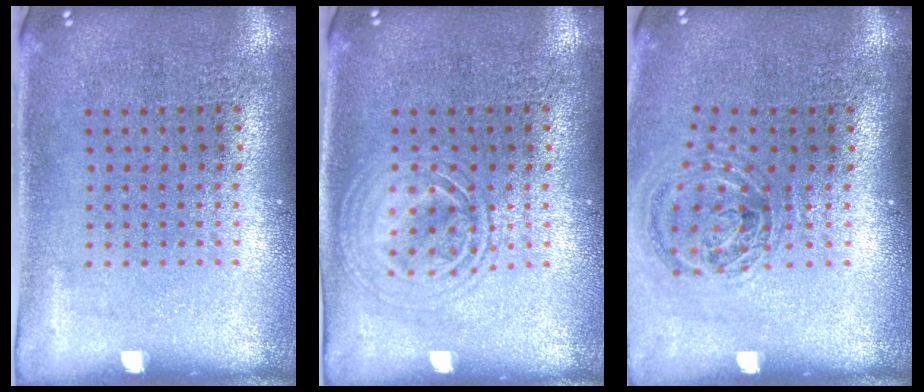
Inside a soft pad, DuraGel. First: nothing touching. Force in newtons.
{"total": 2.6, "press": 2.6, "slide": 0.3}
{"total": 1.2, "press": 1.1, "slide": 0.4}